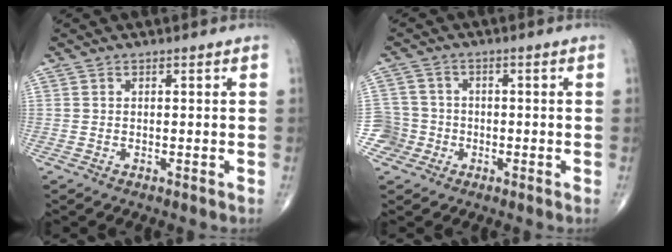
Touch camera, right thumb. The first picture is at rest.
{"total": 5.2, "force": [-2.1, 4.7, -0.3], "torque": [0.031, 0.019, -0.042]}